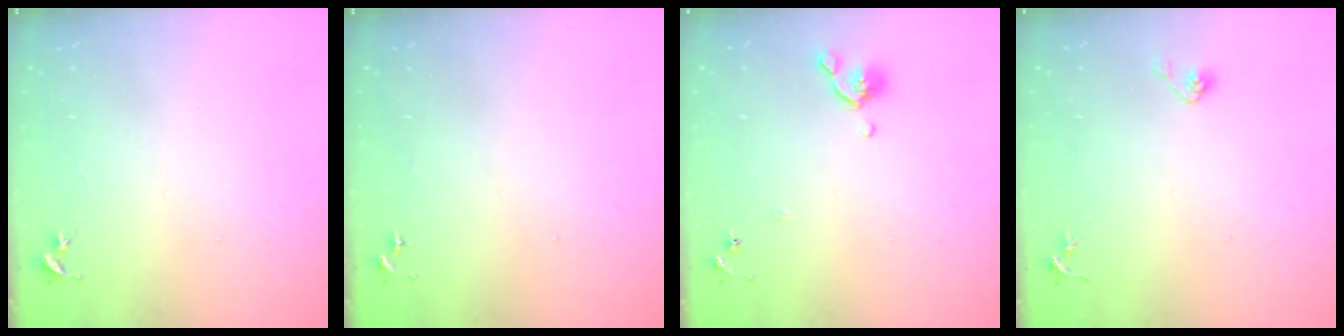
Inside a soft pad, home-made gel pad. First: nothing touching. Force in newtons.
{"total": 0.0}
{"total": 5.4, "press": 5.3, "slide": 1.1}
{"total": 4.1, "press": 3.9, "slide": 1.2}